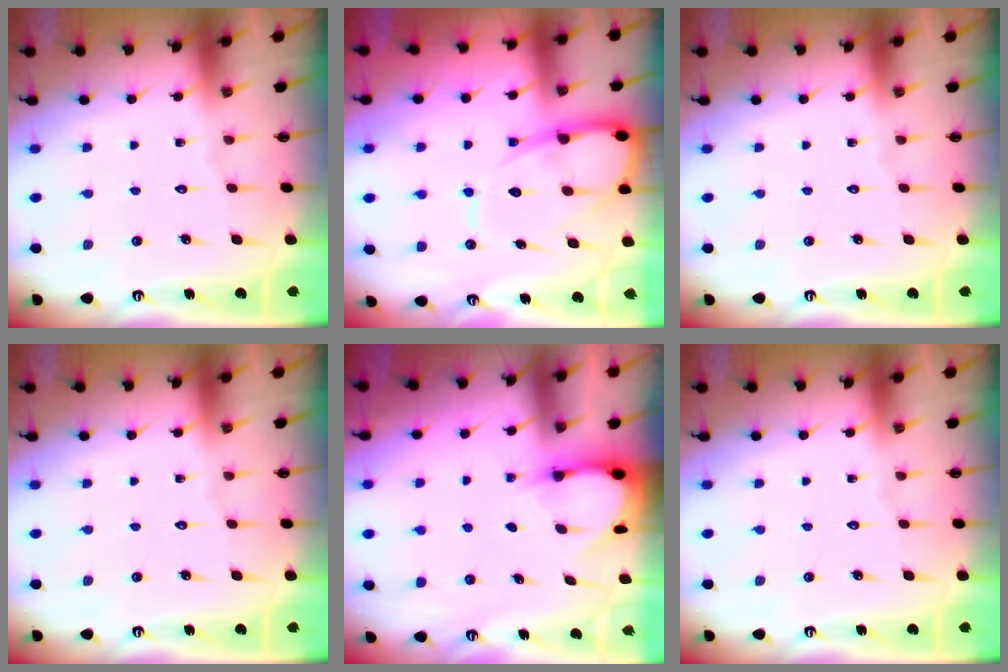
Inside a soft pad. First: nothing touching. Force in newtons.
{"total": 11.5, "press": 11.4, "slide": 1.4}
{"total": 0.0}
{"total": 0.0}
{"total": 3.3, "press": 3.2, "slide": 0.3}
{"total": 0.0}